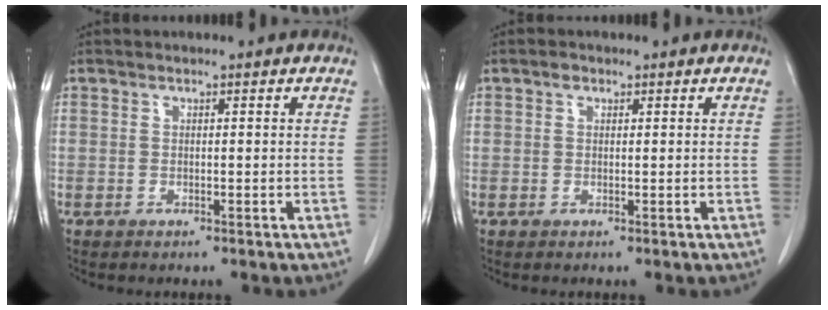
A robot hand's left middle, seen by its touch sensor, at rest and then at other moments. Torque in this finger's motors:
{"motor_torque": [0.14, -0.14, -0.03, 0.00]}